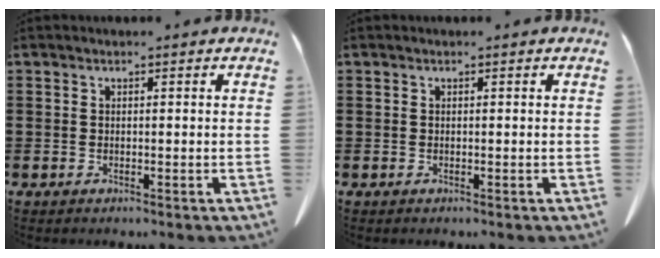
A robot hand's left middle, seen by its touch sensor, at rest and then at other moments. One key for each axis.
{"total": 0.0}